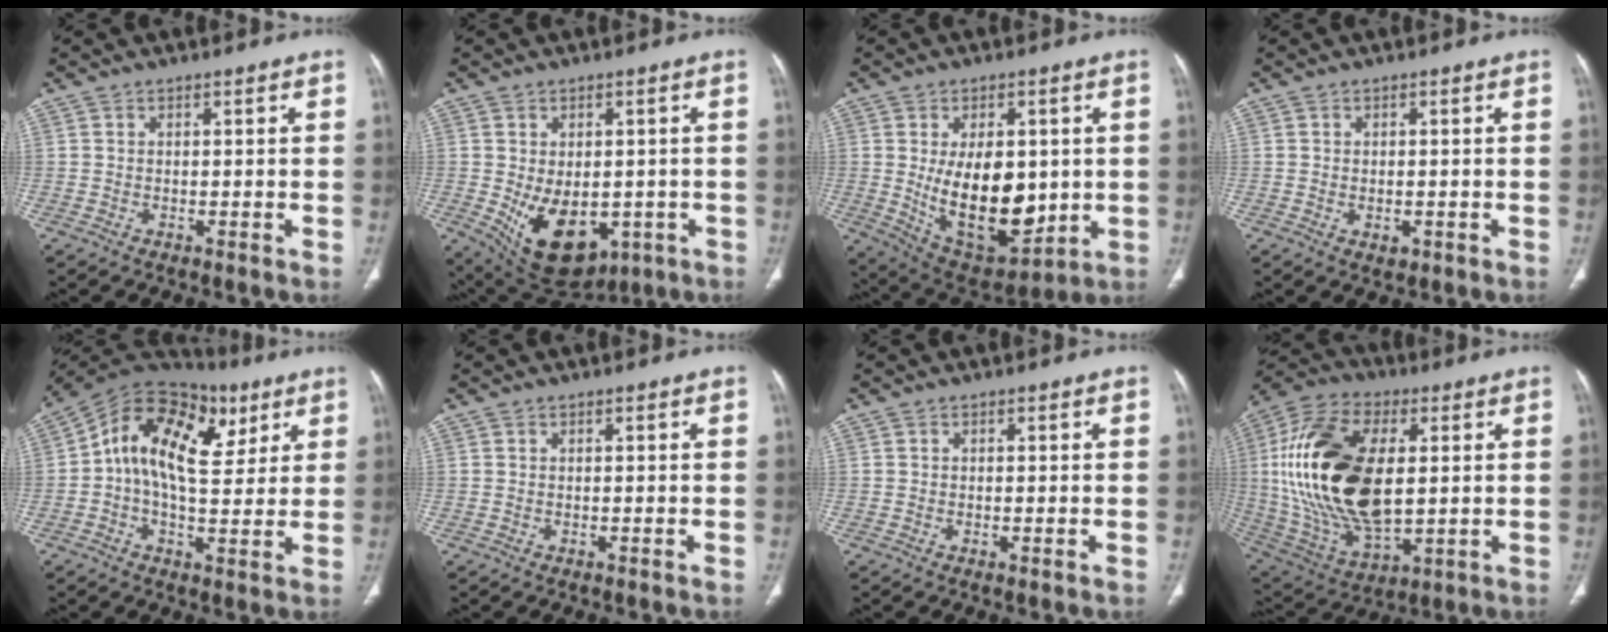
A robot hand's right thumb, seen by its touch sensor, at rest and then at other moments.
{"total": 14.0, "force": [-3.5, 9.0, 10.1], "torque": [-0.135, -0.009, -0.025]}
{"total": 17.5, "force": [0.0, 9.9, 14.4], "torque": [-0.191, -0.021, 0.029]}
{"total": 1.9, "force": [-0.5, 1.2, 1.3], "torque": [-0.017, 0.001, -0.001]}
{"total": 18.2, "force": [5.5, 10.8, 13.6], "torque": [-0.191, 0.020, 0.074]}
{"total": 0.0}
{"total": 0.5, "force": [-0.1, 0.2, 0.5], "torque": [-0.013, -0.004, -0.002]}
{"total": 27.4, "force": [3.0, 14.7, 23.0], "torque": [-0.453, -0.014, 0.058]}